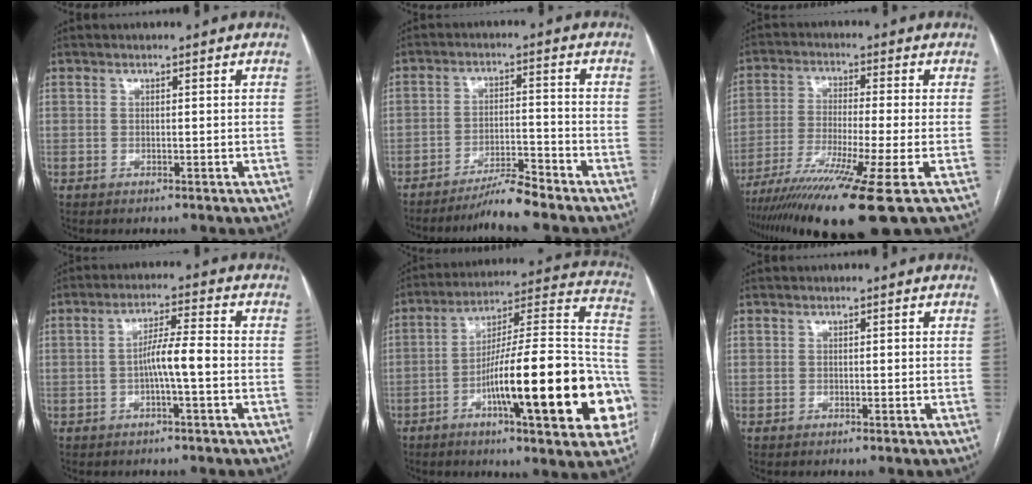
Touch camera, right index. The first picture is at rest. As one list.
[{"total": 5.5, "force": [-5.1, -0.6, 2.1], "torque": [-0.031, -0.011, -0.091]}, {"total": 14.6, "force": [-9.6, -1.6, 11.0], "torque": [-0.197, -0.043, -0.162]}, {"total": 5.5, "force": [-1.1, 0.2, 5.3], "torque": [-0.094, 0.010, -0.021]}, {"total": 26.7, "force": [-8.5, 3.3, 25.1], "torque": [-0.300, 0.011, -0.124]}, {"total": 0.0}]